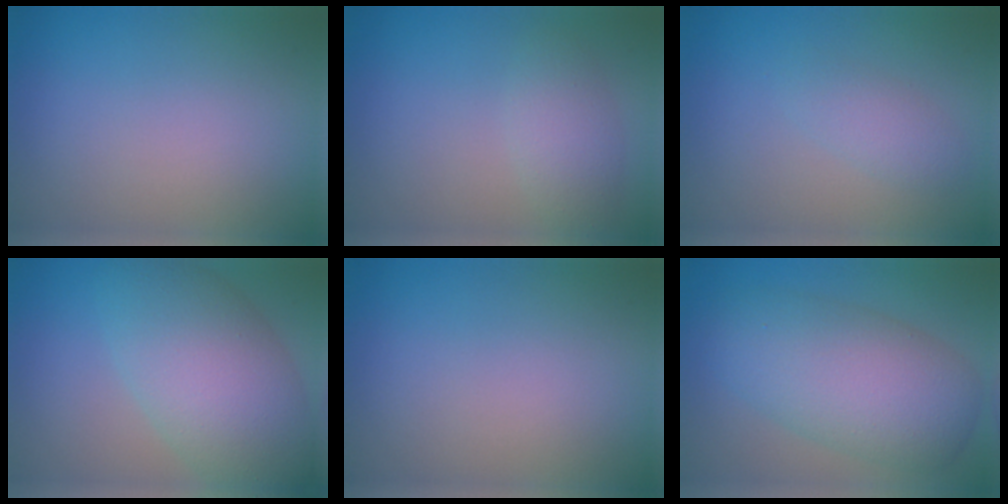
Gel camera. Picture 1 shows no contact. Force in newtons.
{"total": 2.2, "press": 2.2, "slide": 0.0}
{"total": 1.8, "press": 1.8, "slide": 0.1}
{"total": 8.4, "press": 8.4, "slide": 0.3}
{"total": 0.0}
{"total": 8.3, "press": 8.3, "slide": 0.3}